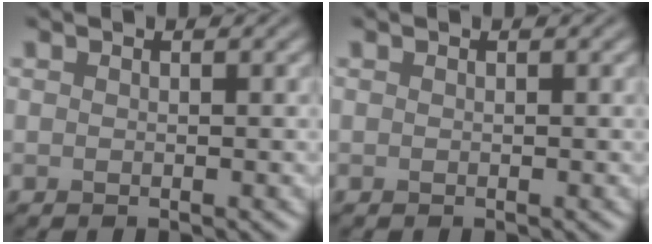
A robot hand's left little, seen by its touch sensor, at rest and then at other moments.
{"total": 0.0}